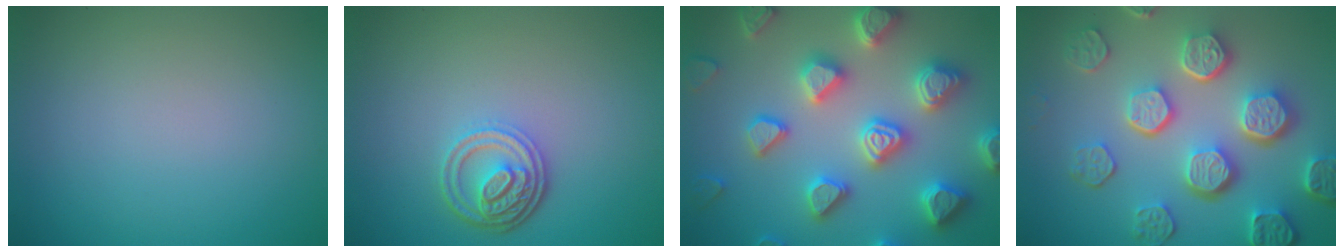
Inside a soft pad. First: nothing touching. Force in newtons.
{"total": 4.1, "press": 3.2, "slide": 2.5}
{"total": 7.4, "press": 7.2, "slide": 1.7}
{"total": 8.1, "press": 6.1, "slide": 5.3}